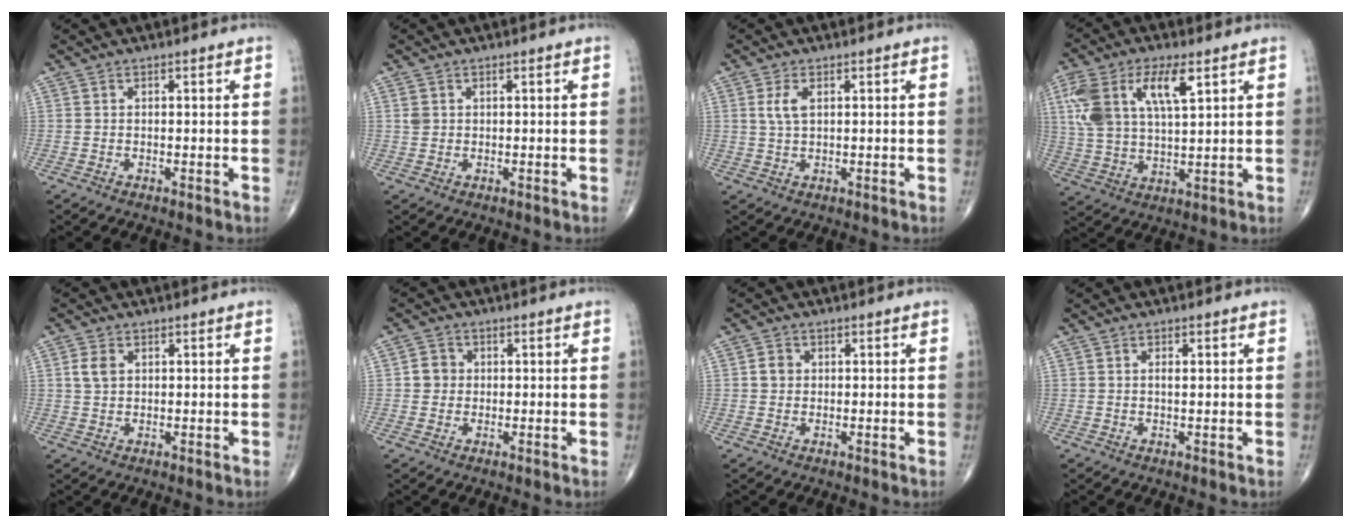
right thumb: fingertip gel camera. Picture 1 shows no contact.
{"total": 1.4, "force": [0.5, 1.2, 0.6], "torque": [-0.007, 0.000, 0.011]}
{"total": 3.3, "force": [1.0, 1.5, 2.7], "torque": [-0.060, 0.002, 0.021]}
{"total": 14.8, "force": [5.8, 6.4, 12.0], "torque": [-0.243, 0.000, 0.111]}
{"total": 3.2, "force": [0.9, 2.2, 2.1], "torque": [-0.038, 0.001, 0.019]}
{"total": 3.3, "force": [0.2, 3.1, 1.1], "torque": [-0.001, 0.005, -0.002]}
{"total": 2.2, "force": [0.2, 2.0, 1.0], "torque": [-0.008, 0.003, 0.002]}
{"total": 1.4, "force": [0.4, 0.5, 1.3], "torque": [-0.023, 0.003, 0.004]}